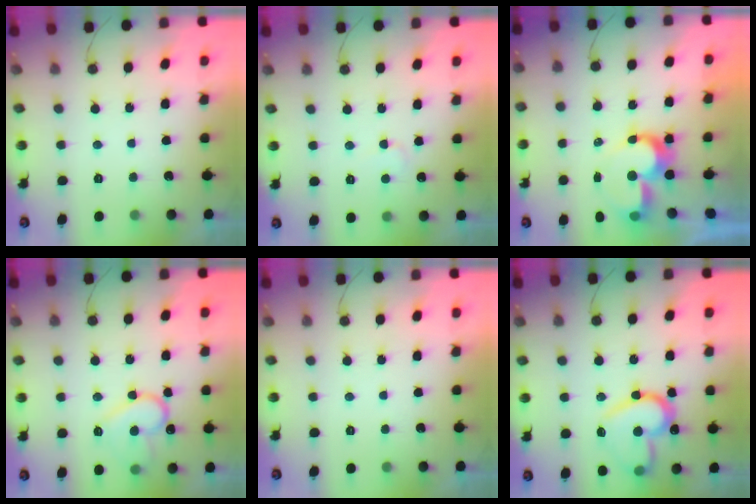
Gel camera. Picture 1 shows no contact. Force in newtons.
{"total": 3.1, "press": 3.1, "slide": 0.3}
{"total": 10.0, "press": 9.9, "slide": 0.7}
{"total": 13.2, "press": 13.2, "slide": 1.4}
{"total": 0.0}
{"total": 18.8, "press": 18.7, "slide": 1.8}